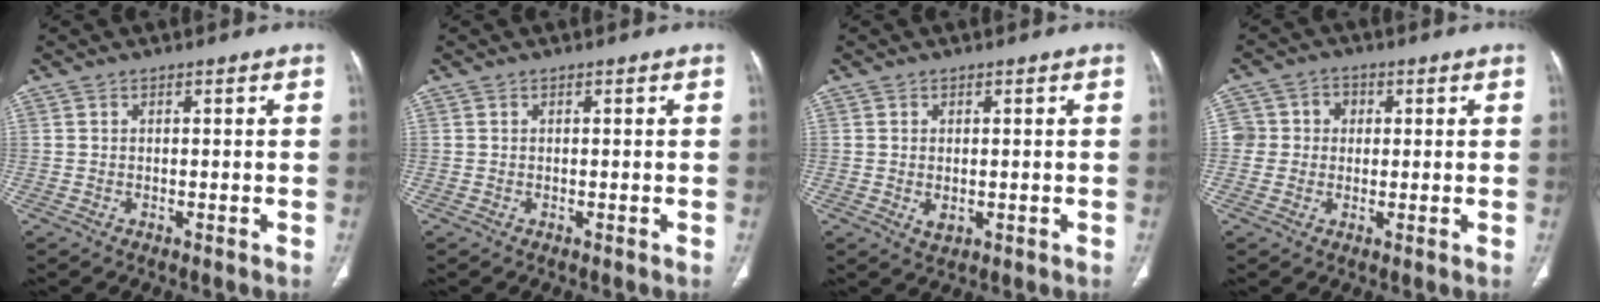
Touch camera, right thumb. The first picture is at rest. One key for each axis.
{"total": 0.0}
{"total": 2.2, "fx": -0.2, "fy": 1.4, "fz": 1.8, "tx": -0.030, "ty": -0.005, "tz": 0.002}
{"total": 5.6, "fx": 0.6, "fy": 5.4, "fz": 1.3, "tx": 0.009, "ty": 0.015, "tz": 0.006}